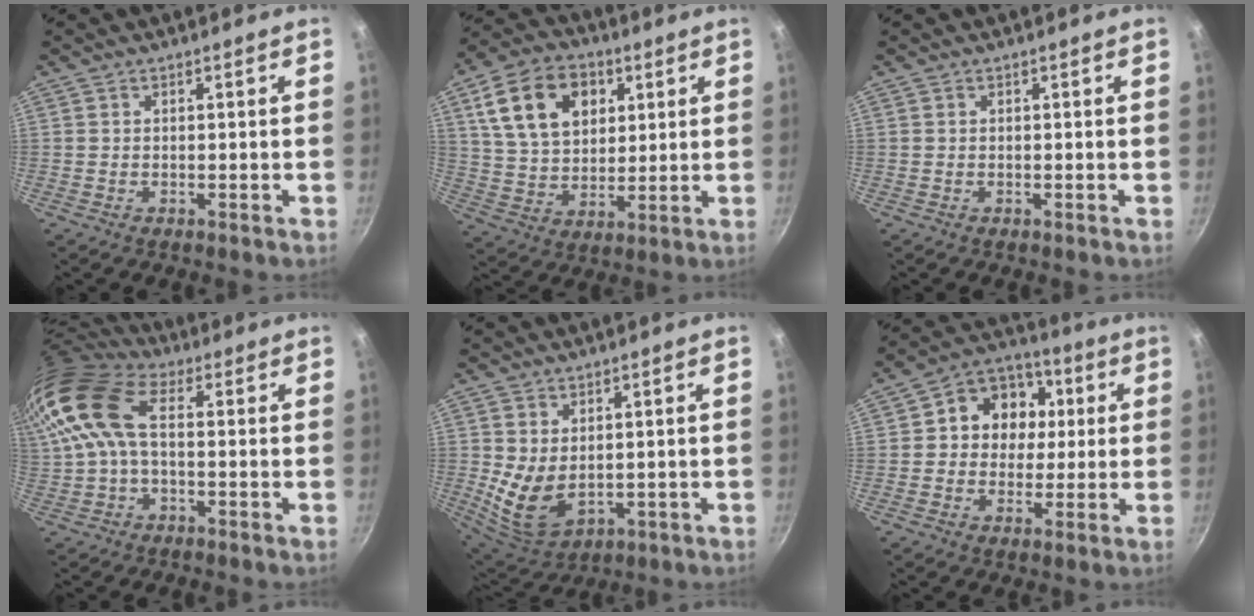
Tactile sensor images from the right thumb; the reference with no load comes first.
{"total": 17.0, "force": [6.1, 11.8, 10.5], "torque": [-0.165, -0.006, 0.108]}
{"total": 0.0}
{"total": 14.1, "force": [2.3, 7.9, 11.5], "torque": [-0.232, 0.022, 0.034]}
{"total": 8.7, "force": [1.0, 5.6, 6.5], "torque": [-0.111, -0.029, 0.038]}
{"total": 11.9, "force": [1.8, 10.3, 5.8], "torque": [-0.049, 0.013, 0.011]}